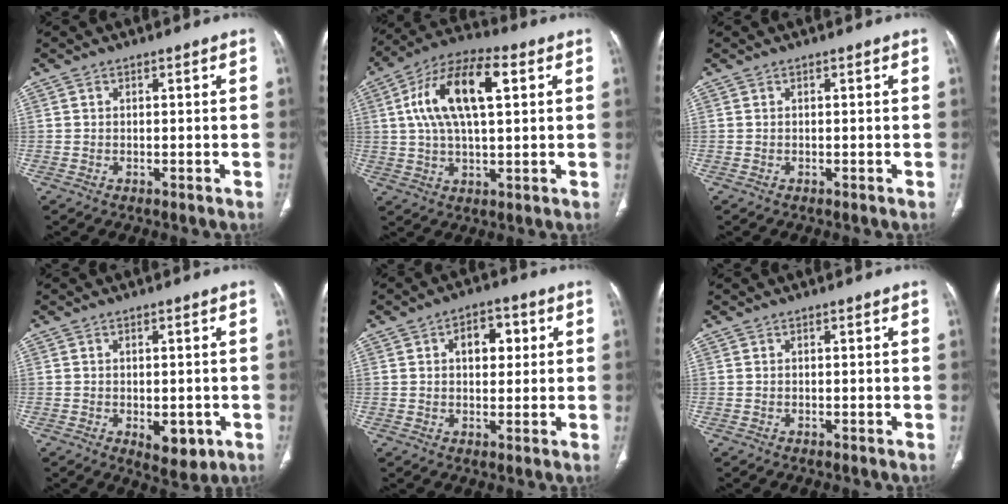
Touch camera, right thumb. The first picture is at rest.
{"total": 15.8, "force": [4.1, 6.9, 13.6], "torque": [-0.252, 0.020, 0.069]}
{"total": 0.0}
{"total": 5.7, "force": [-1.7, 3.0, 4.5], "torque": [-0.047, -0.005, -0.010]}
{"total": 6.9, "force": [1.8, 4.3, 5.1], "torque": [-0.046, 0.006, 0.025]}
{"total": 0.0}